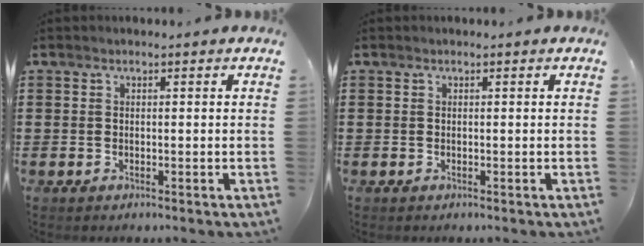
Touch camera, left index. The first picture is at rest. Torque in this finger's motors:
{"motor_torque": [0.00, 0.00, 0.00, 0.00]}